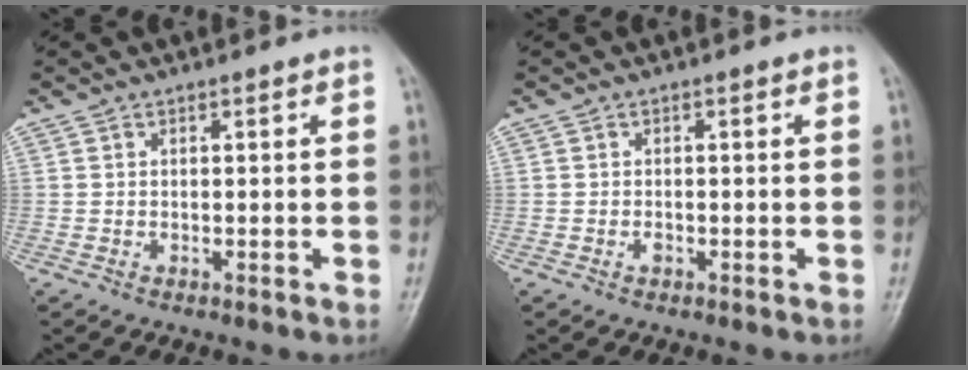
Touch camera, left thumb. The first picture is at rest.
{"total": 0.8, "force": [-0.3, 0.5, 0.5], "torque": [-0.005, 0.000, -0.007]}